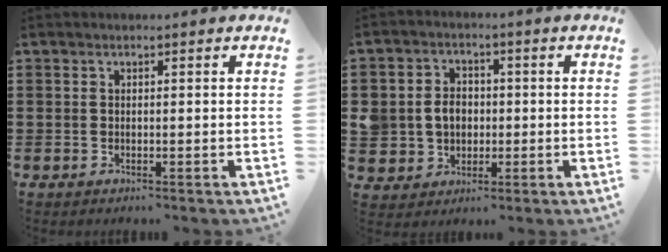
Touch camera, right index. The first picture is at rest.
{"total": 5.7, "force": [-0.2, 5.2, 2.2], "torque": [-0.068, 0.016, -0.005]}